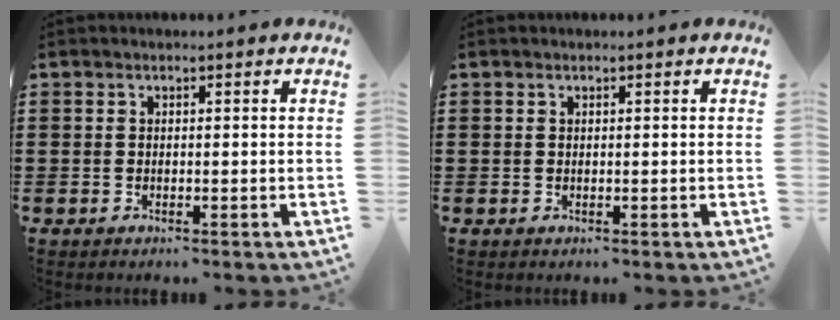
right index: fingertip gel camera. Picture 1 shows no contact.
{"total": 0.0}